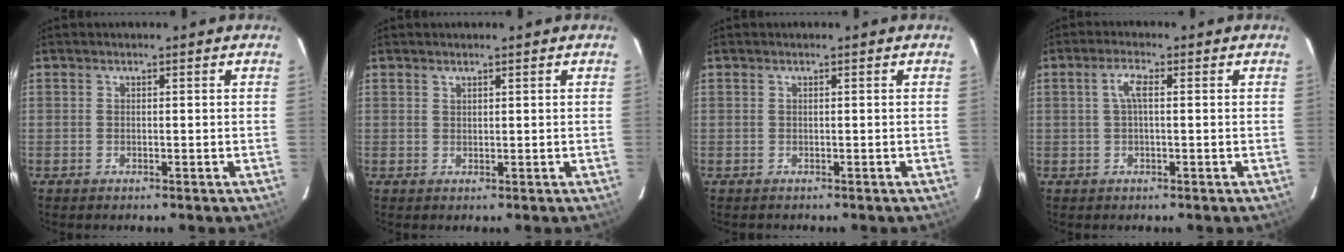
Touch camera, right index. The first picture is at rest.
{"total": 0.7, "force": [0.6, 0.2, 0.1], "torque": [-0.002, 0.002, 0.013]}
{"total": 0.0}
{"total": 3.0, "force": [0.4, 0.6, 2.9], "torque": [-0.060, 0.007, 0.007]}